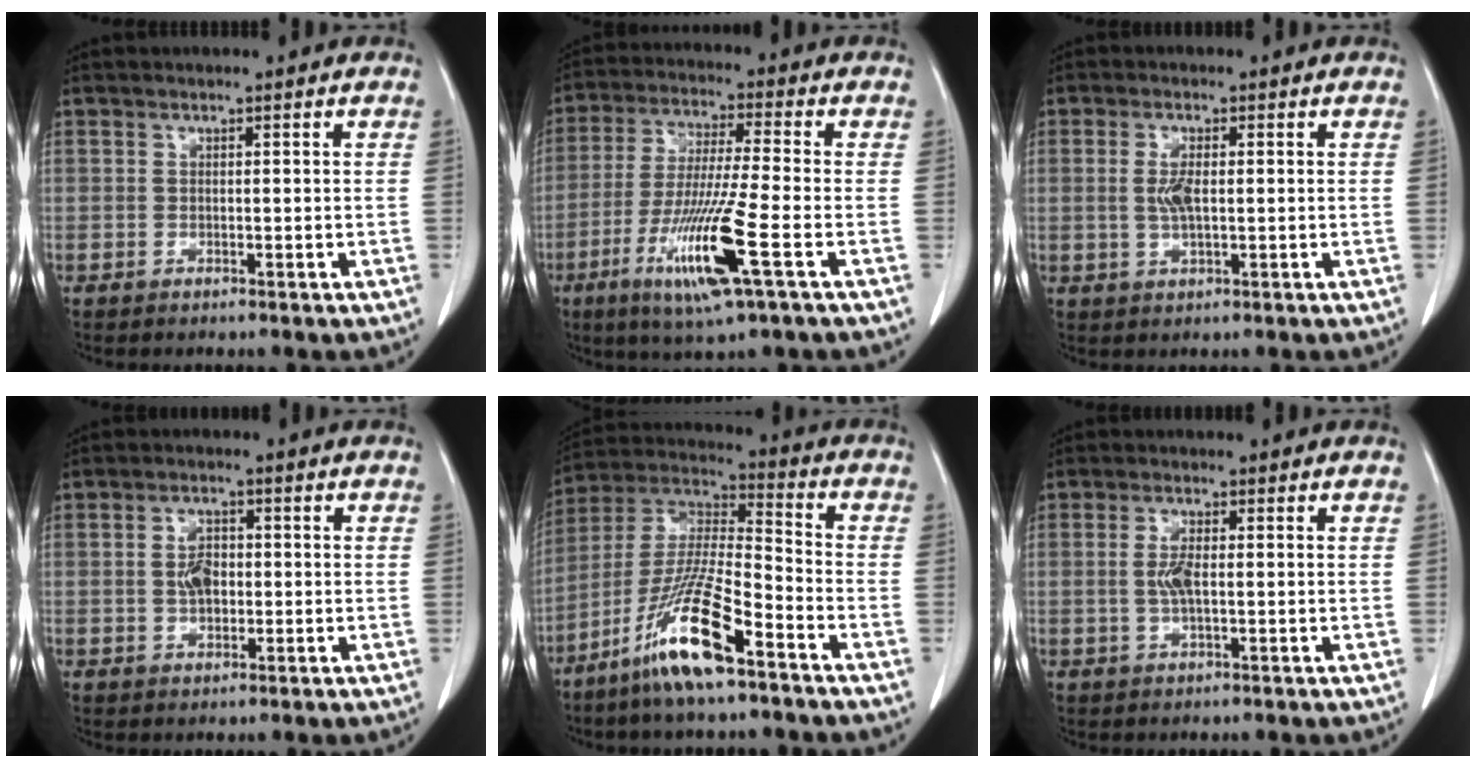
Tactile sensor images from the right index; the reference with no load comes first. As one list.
[{"total": 13.5, "force": [-5.3, -0.2, 12.4], "torque": [-0.252, -0.029, -0.101]}, {"total": 3.5, "force": [0.1, 1.0, 3.3], "torque": [-0.073, -0.003, 0.004]}, {"total": 4.0, "force": [-0.1, 2.3, 3.2], "torque": [-0.062, 0.004, 0.000]}, {"total": 14.7, "force": [-8.6, 1.3, 11.9], "torque": [-0.248, -0.025, -0.166]}, {"total": 3.3, "force": [0.0, 0.8, 3.2], "torque": [-0.071, -0.003, -0.001]}]